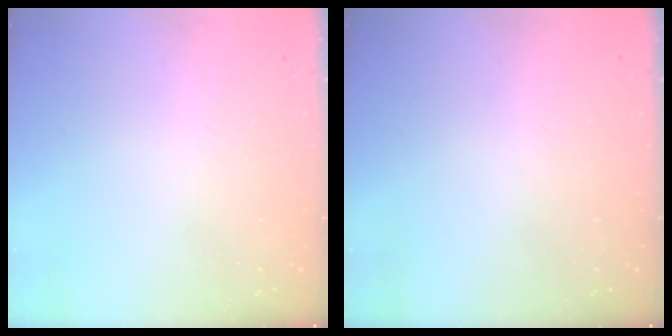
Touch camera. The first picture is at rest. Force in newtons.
{"total": 0.0}